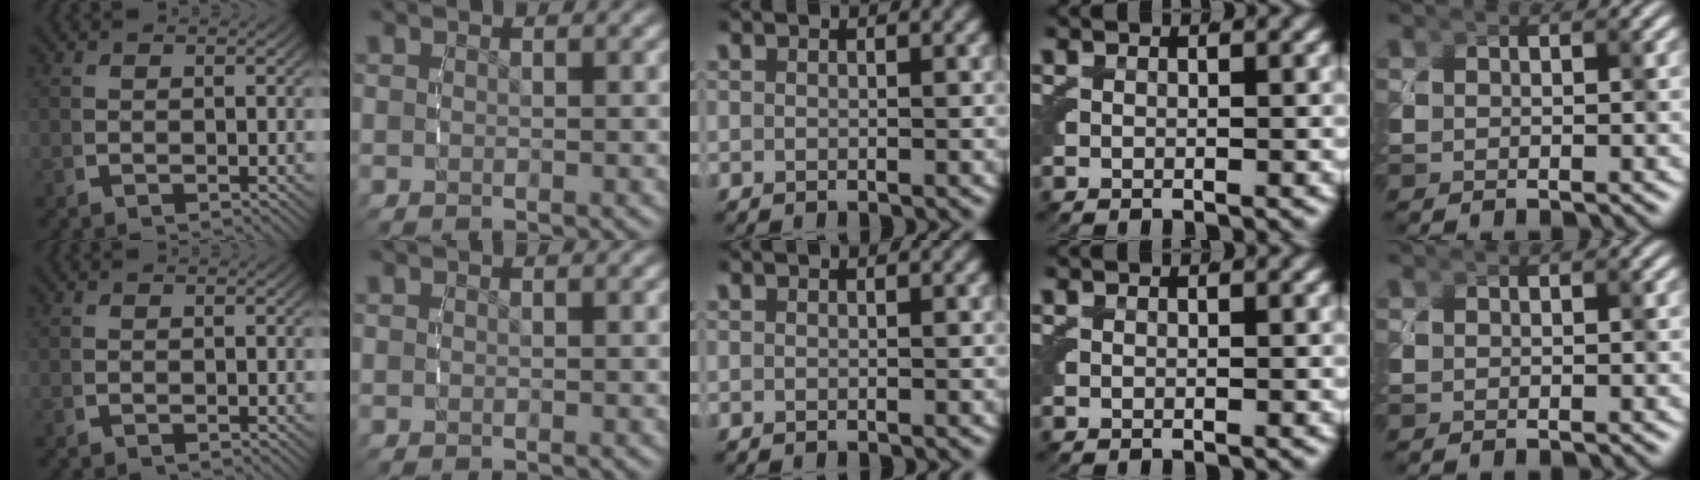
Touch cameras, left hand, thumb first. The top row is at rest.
{}